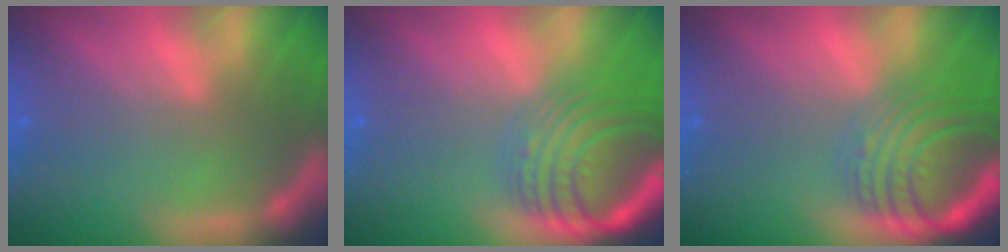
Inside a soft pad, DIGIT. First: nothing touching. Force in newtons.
{"total": 10.0}
{"total": 9.5}